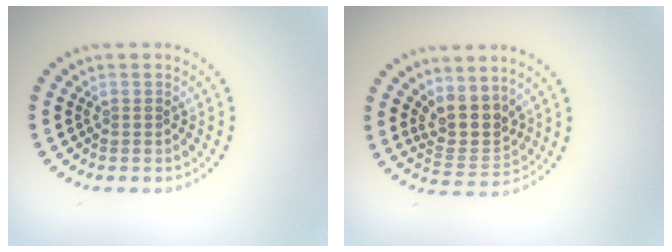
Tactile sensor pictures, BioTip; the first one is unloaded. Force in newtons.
{"total": 3.8, "press": 3.0, "slide": 2.4}